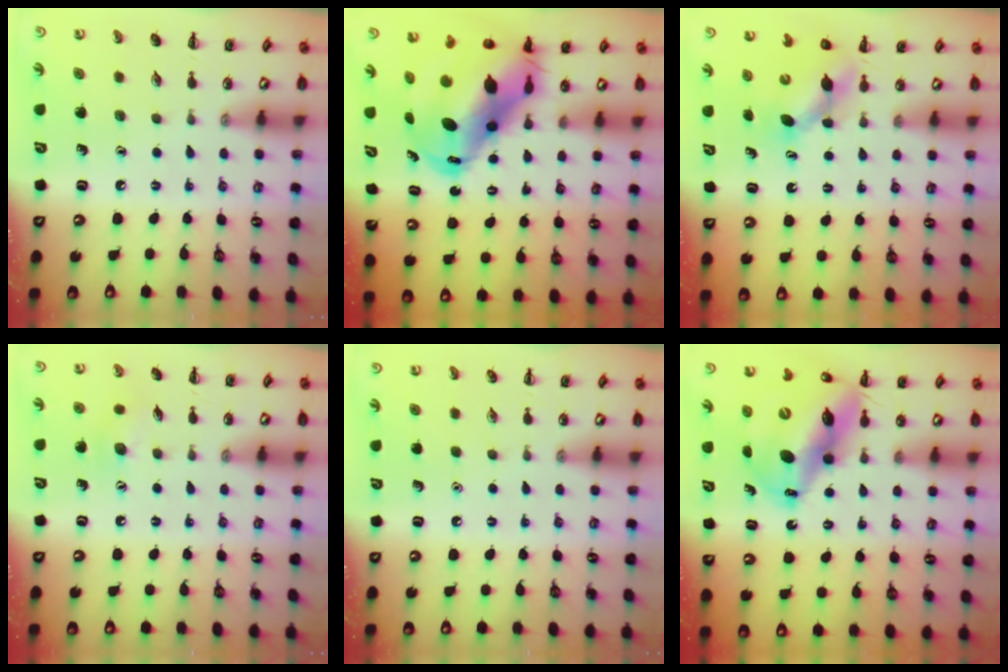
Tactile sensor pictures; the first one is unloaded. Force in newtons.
{"total": 15.8, "press": 15.3, "slide": 4.1}
{"total": 5.2, "press": 5.2, "slide": 0.6}
{"total": 6.0, "press": 5.8, "slide": 1.2}
{"total": 0.0}
{"total": 15.8, "press": 15.3, "slide": 4.2}